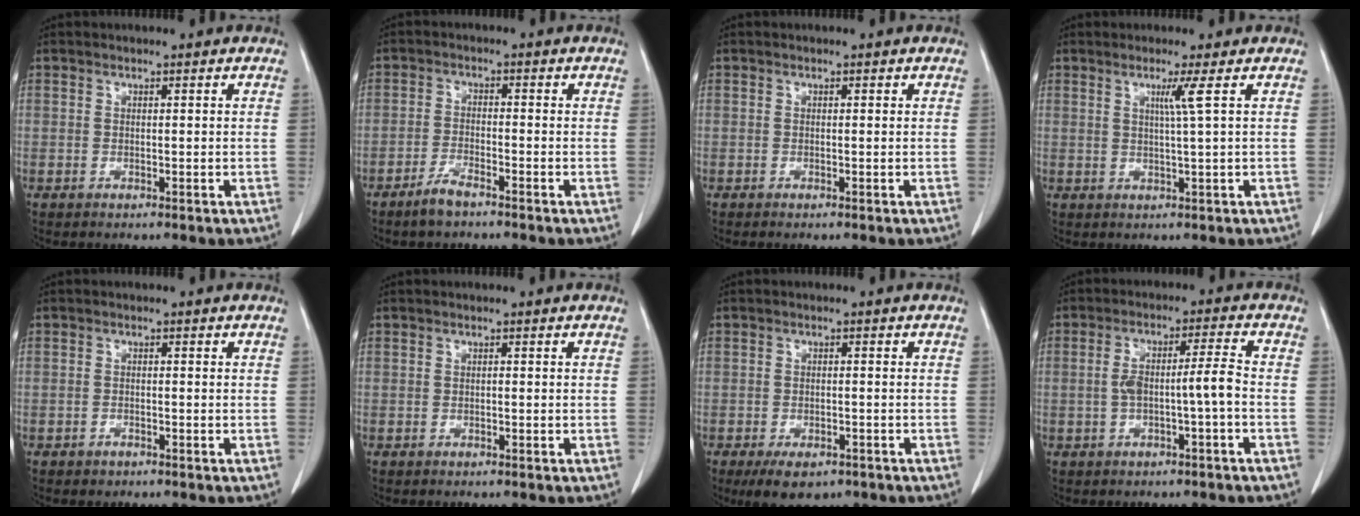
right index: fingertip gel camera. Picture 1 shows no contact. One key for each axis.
{"total": 3.5, "fx": -2.8, "fy": 0.6, "fz": 2.0, "tx": -0.041, "ty": -0.001, "tz": -0.056}
{"total": 0.0}
{"total": 2.7, "fx": 1.0, "fy": -1.2, "fz": 2.2, "tx": -0.042, "ty": -0.007, "tz": 0.020}
{"total": 0.8, "fx": -0.6, "fy": 0.5, "fz": 0.2, "tx": -0.004, "ty": 0.002, "tz": -0.009}
{"total": 0.0}
{"total": 5.9, "fx": -4.0, "fy": 2.9, "fz": 3.2, "tx": -0.050, "ty": -0.006, "tz": -0.057}
{"total": 5.4, "fx": -1.1, "fy": 0.2, "fz": 5.3, "tx": -0.102, "ty": 0.022, "tz": -0.011}